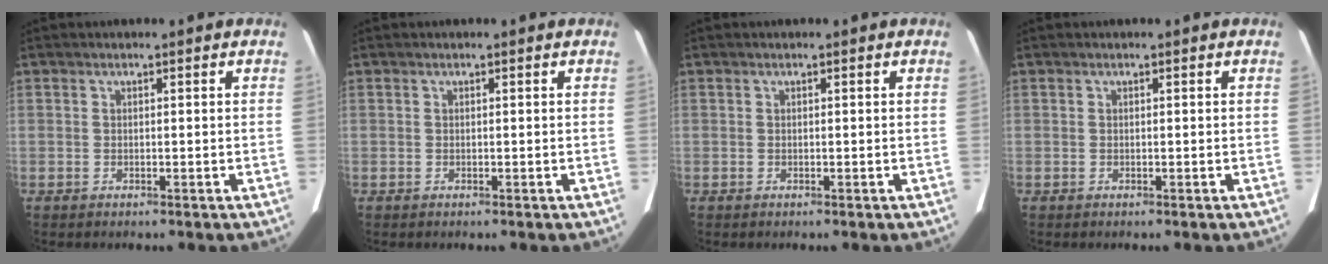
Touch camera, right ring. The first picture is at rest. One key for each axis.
{"total": 0.0}
{"total": 0.0}
{"total": 0.0}